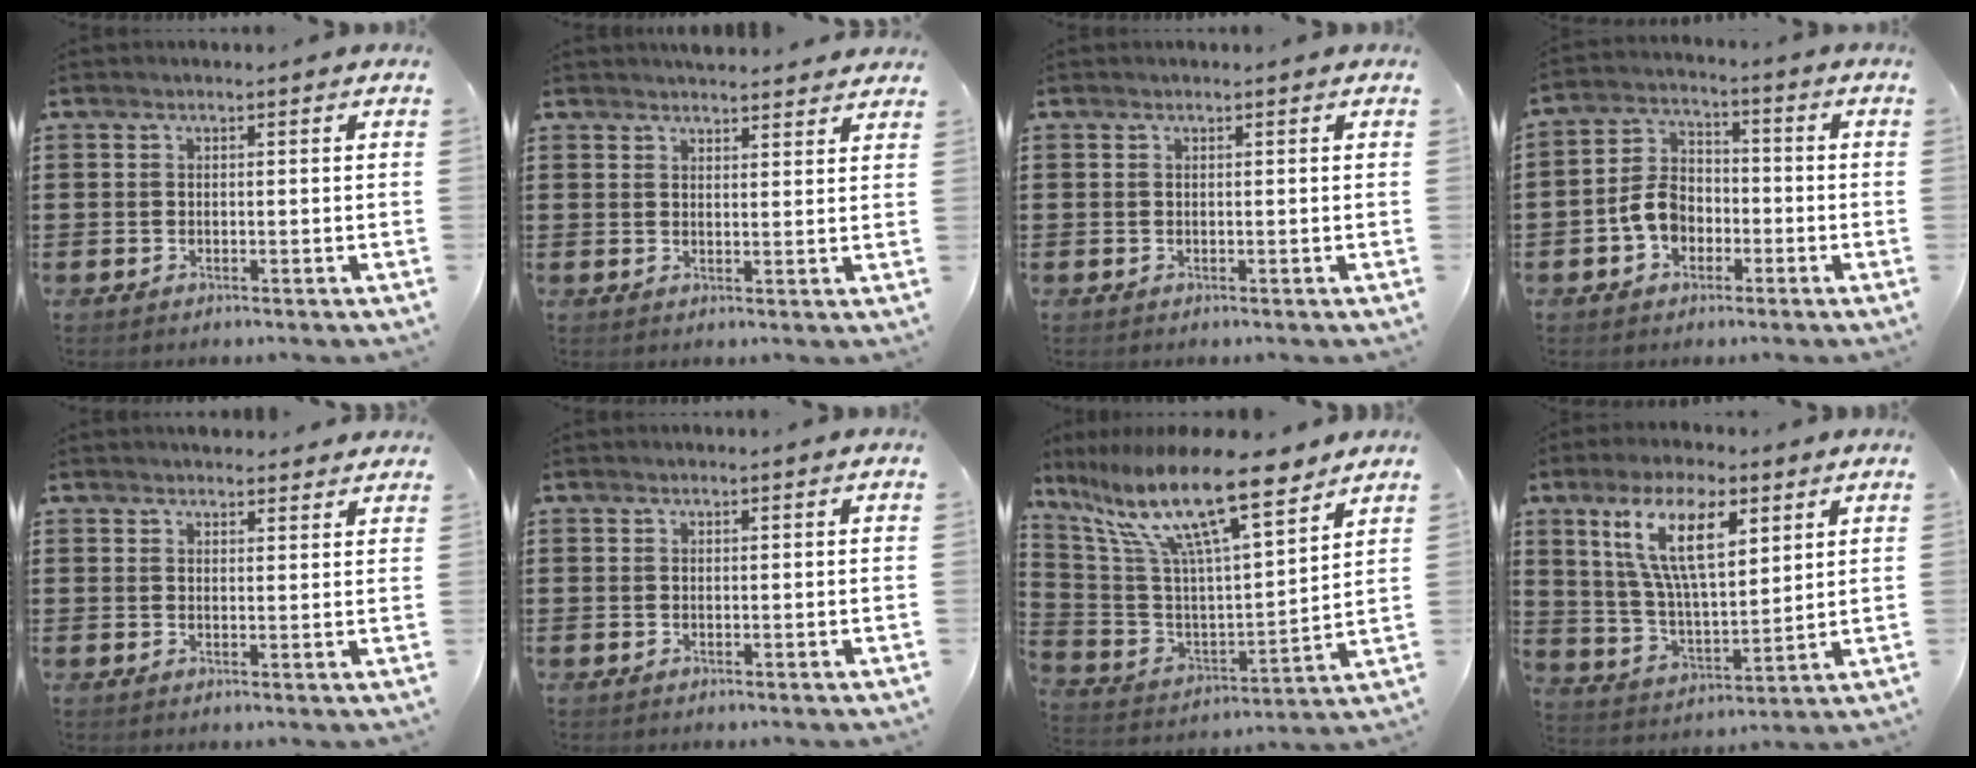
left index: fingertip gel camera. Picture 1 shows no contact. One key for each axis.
{"total": 2.8, "fx": 2.8, "fy": 0.1, "fz": 0.2, "tx": -0.011, "ty": -0.005, "tz": 0.054}
{"total": 0.0}
{"total": 6.3, "fx": -2.6, "fy": 4.7, "fz": 3.4, "tx": -0.092, "ty": 0.009, "tz": -0.057}
{"total": 2.4, "fx": 2.3, "fy": 0.3, "fz": 0.2, "tx": -0.008, "ty": 0.000, "tz": 0.045}
{"total": 0.0}
{"total": 15.4, "fx": 10.3, "fy": 3.0, "fz": 11.0, "tx": -0.252, "ty": -0.057, "tz": 0.170}
{"total": 13.0, "fx": 6.8, "fy": 4.8, "fz": 9.9, "tx": -0.211, "ty": -0.002, "tz": 0.124}